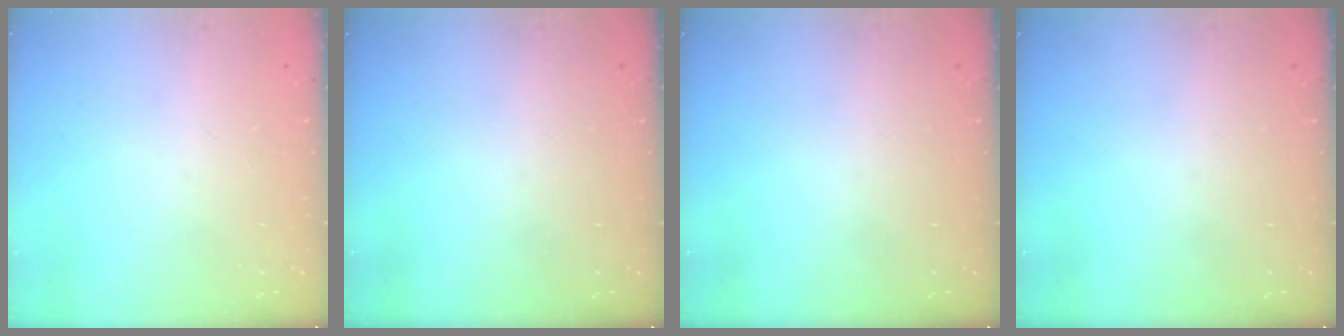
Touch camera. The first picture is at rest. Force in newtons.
{"total": 0.0}
{"total": 0.0}
{"total": 0.0}